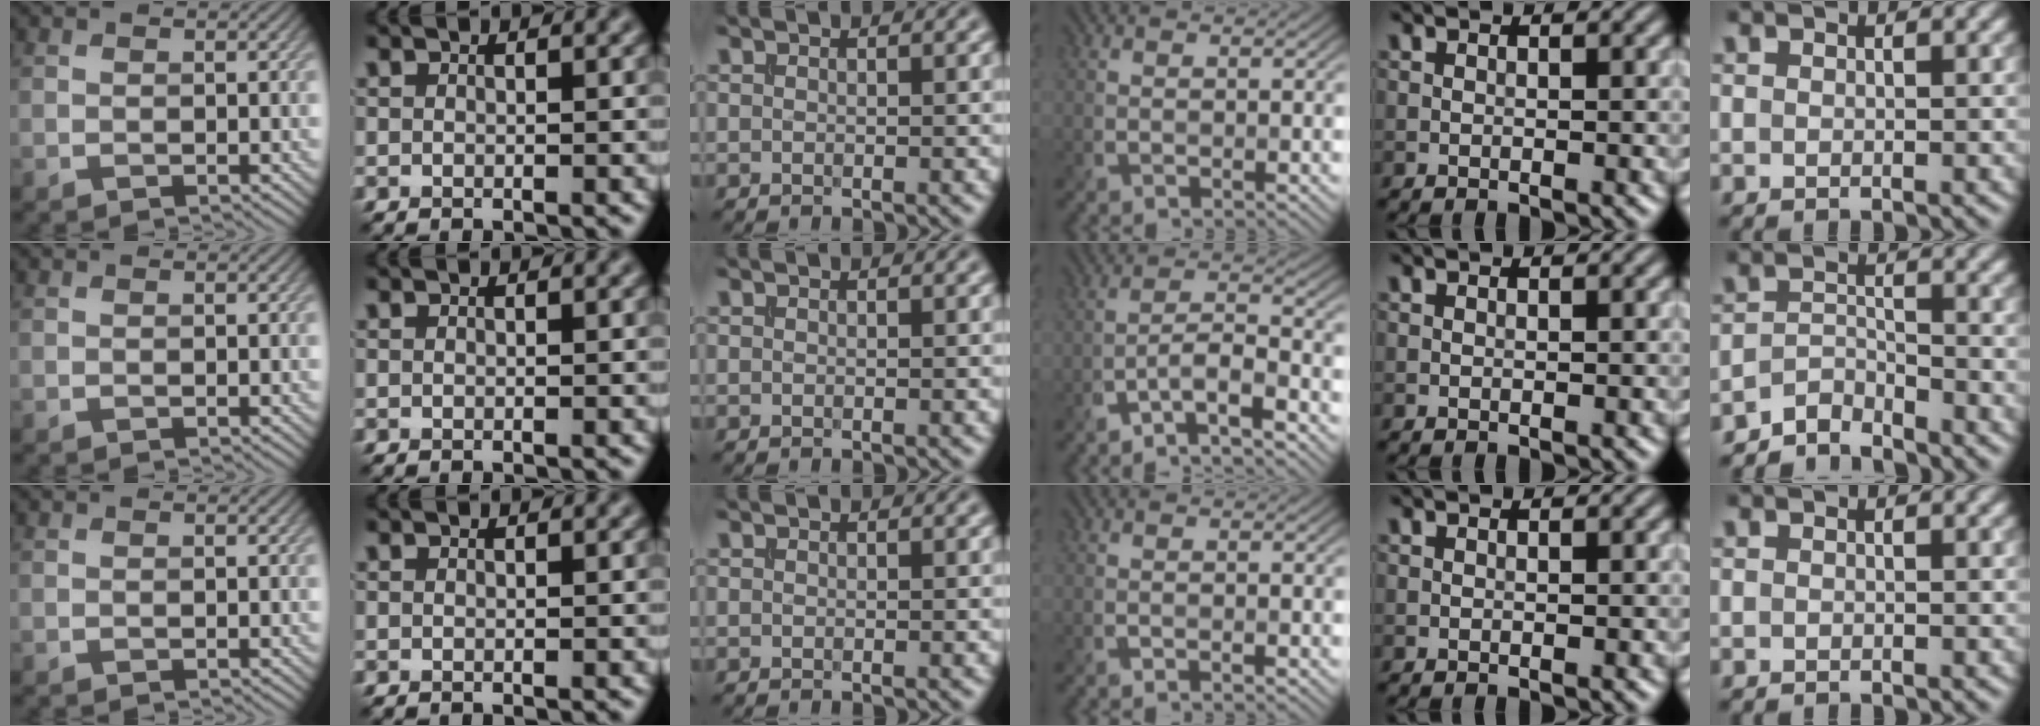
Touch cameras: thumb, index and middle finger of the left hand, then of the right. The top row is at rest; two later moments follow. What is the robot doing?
{"motion": "insert", "object": "file holder"}